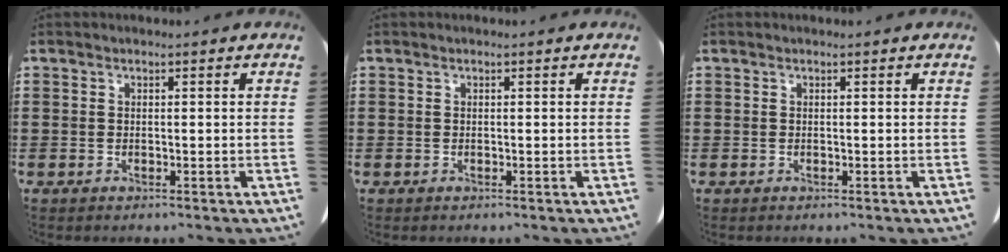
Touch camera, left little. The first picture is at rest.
{"total": 0.0}
{"total": 0.0}